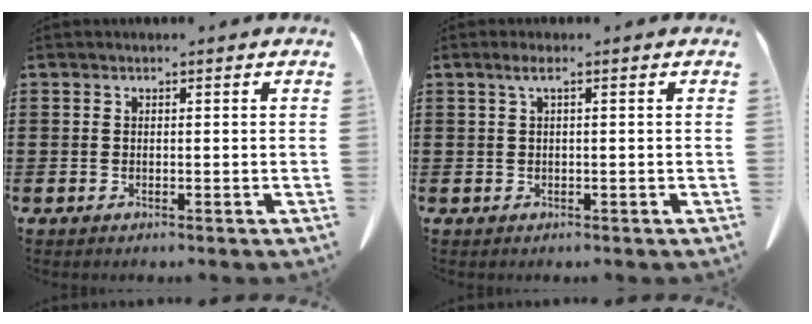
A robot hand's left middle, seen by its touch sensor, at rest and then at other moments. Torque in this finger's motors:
{"motor_torque": [-0.03, 0.08, 0.00, 0.00]}